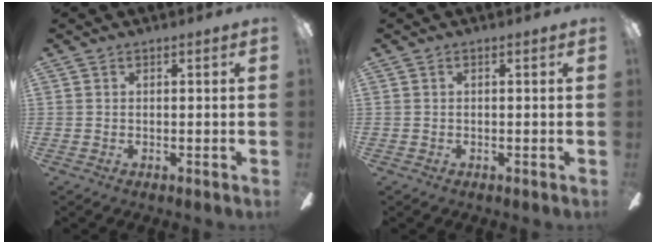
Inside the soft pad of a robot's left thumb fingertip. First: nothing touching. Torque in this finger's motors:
{"motor_torque": [0.00, 0.00, -0.15, 0.08, 0.00]}